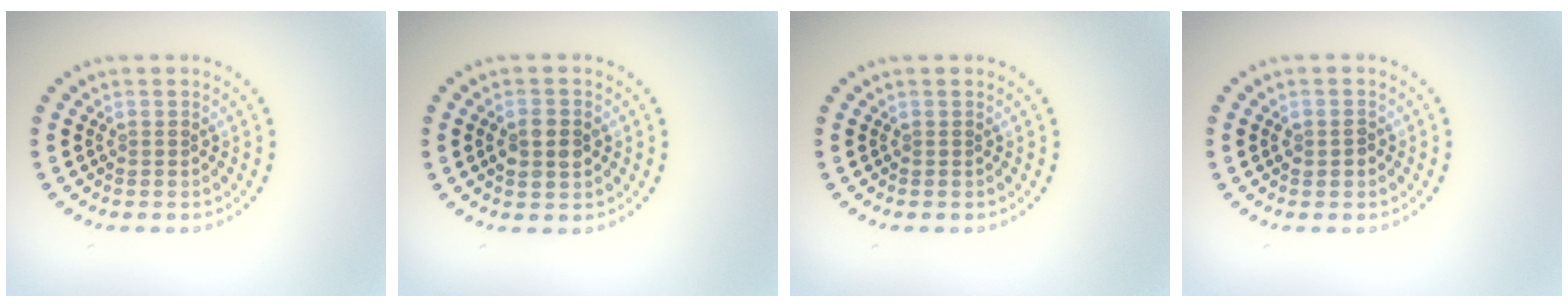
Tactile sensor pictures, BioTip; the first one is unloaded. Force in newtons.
{"total": 2.7, "press": 2.6, "slide": 0.3}
{"total": 0.0}
{"total": 1.2, "press": 1.2, "slide": 0.1}